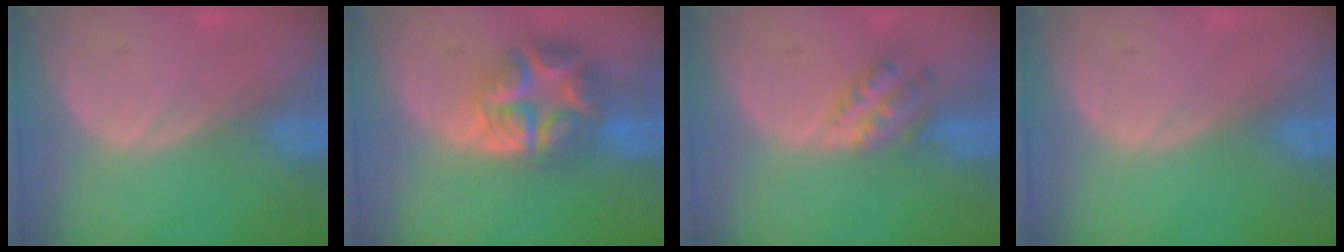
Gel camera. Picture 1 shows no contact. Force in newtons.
{"total": 8.3, "press": 8.3, "slide": 0.4}
{"total": 4.5, "press": 4.0, "slide": 2.0}
{"total": 0.0}